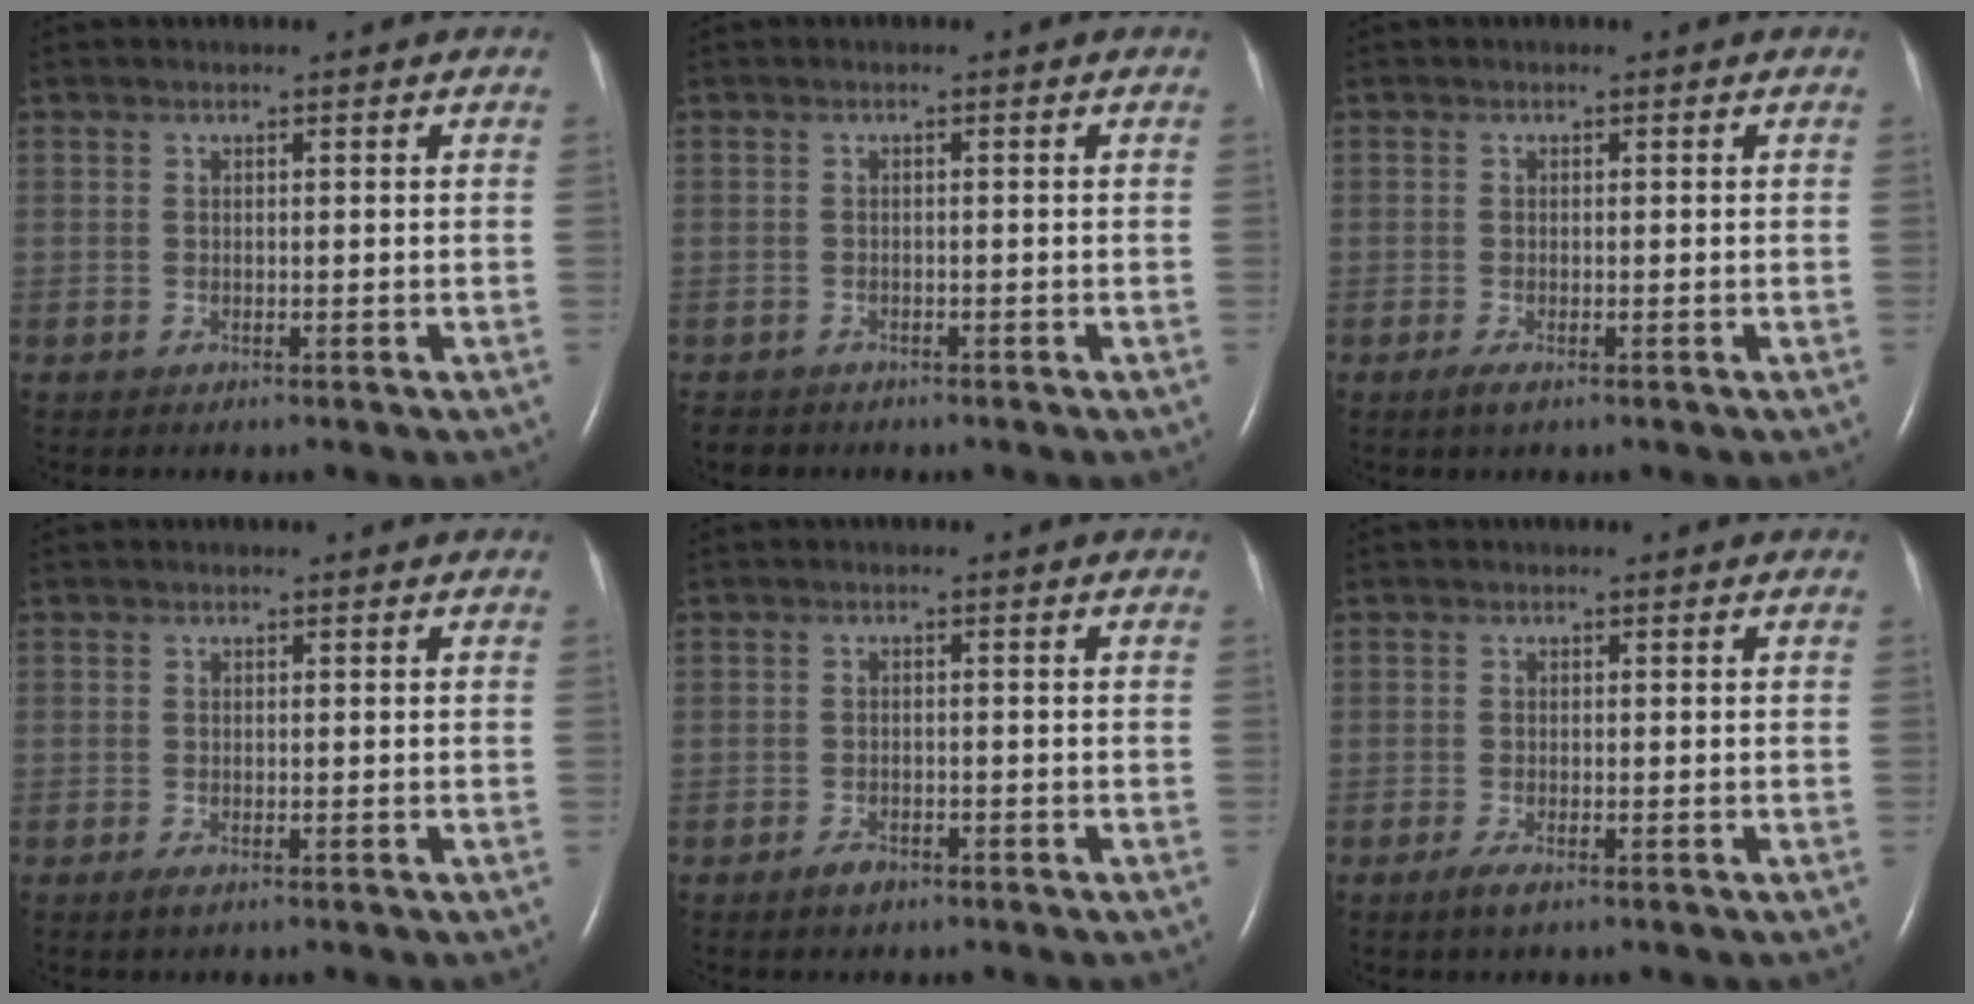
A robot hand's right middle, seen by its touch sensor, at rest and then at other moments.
{"total": 2.3, "force": [-2.0, 1.2, 0.2], "torque": [-0.009, -0.002, -0.030]}
{"total": 1.5, "force": [-0.9, 0.3, 1.2], "torque": [-0.031, -0.005, -0.017]}
{"total": 0.9, "force": [-0.5, 0.2, 0.7], "torque": [-0.019, -0.004, -0.008]}
{"total": 2.0, "force": [-1.5, 0.9, 1.0], "torque": [-0.025, 0.000, -0.022]}
{"total": 1.9, "force": [-1.1, 0.4, 1.4], "torque": [-0.037, -0.006, -0.022]}